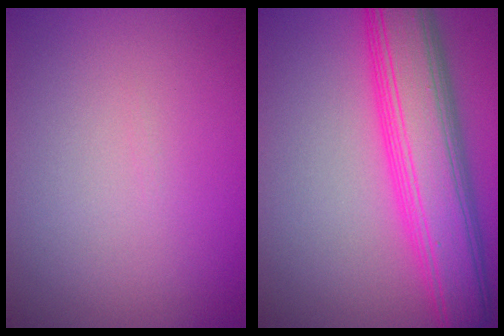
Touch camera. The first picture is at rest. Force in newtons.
{"total": 8.8, "press": 8.8, "slide": 0.3}